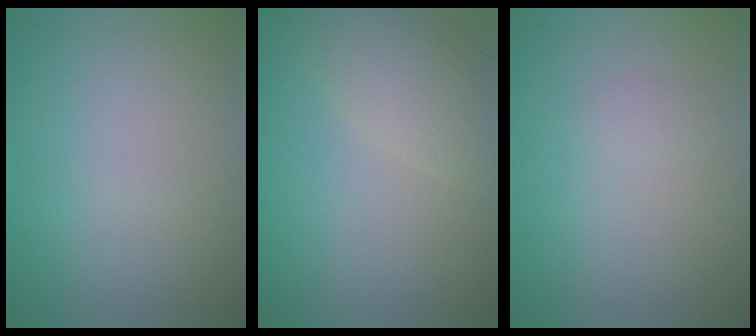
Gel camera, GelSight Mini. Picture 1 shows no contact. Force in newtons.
{"total": 4.8, "press": 4.8, "slide": 0.5}
{"total": 0.7, "press": 0.7, "slide": 0.0}